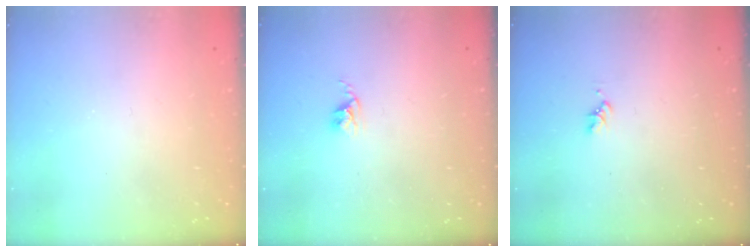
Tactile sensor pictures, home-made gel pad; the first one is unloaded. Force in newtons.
{"total": 2.4, "press": 2.4, "slide": 0.3}
{"total": 1.6, "press": 1.6, "slide": 0.3}